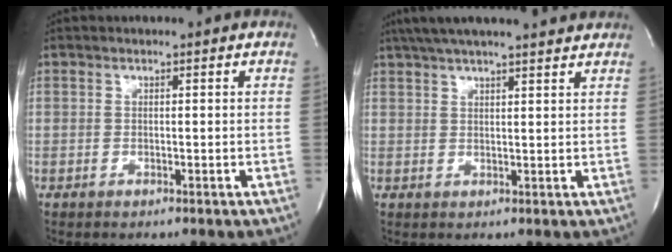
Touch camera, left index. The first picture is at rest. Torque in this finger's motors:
{"motor_torque": [0.50, -0.48, 0.11, 0.08]}